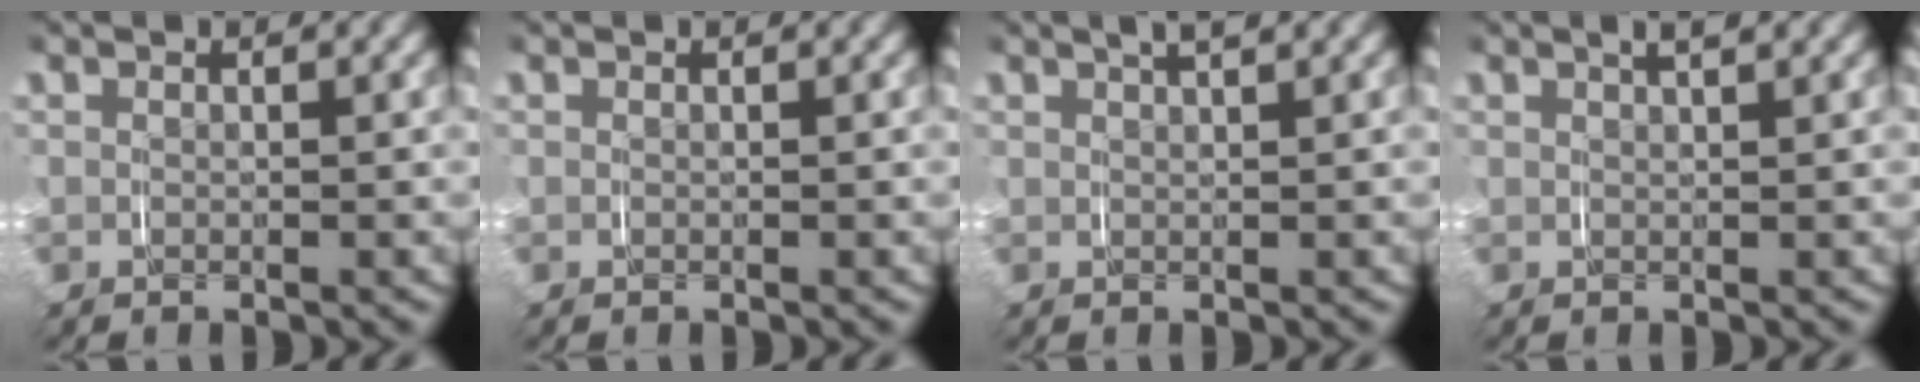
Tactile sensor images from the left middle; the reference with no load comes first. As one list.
[{"total": 0.0}, {"total": 2.9, "force": [2.1, 0.5, 1.9], "torque": [-0.024, 0.014, 0.030]}, {"total": 2.5, "force": [1.8, 0.4, 1.7], "torque": [-0.023, 0.013, 0.025]}]